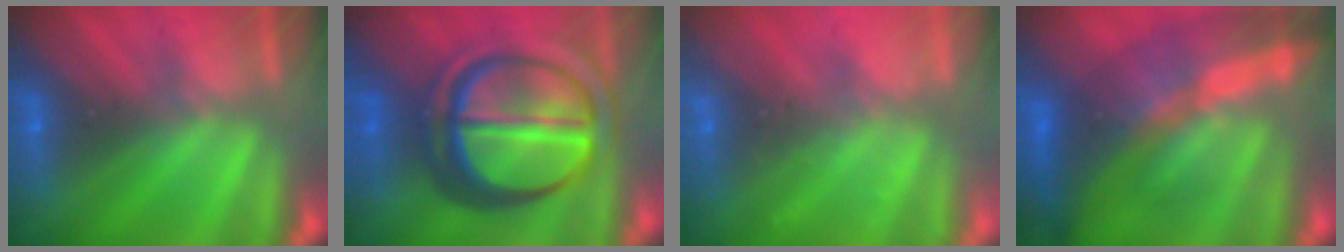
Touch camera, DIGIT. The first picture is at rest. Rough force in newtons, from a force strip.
{"total": 7.1}
{"total": 2.3}
{"total": 11.6}